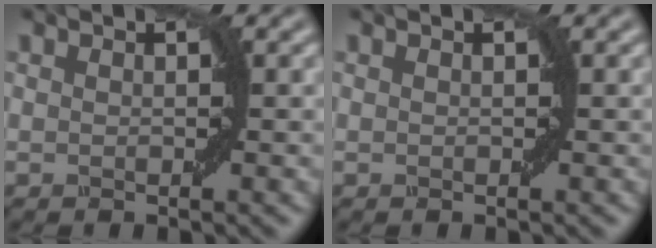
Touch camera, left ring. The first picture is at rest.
{"total": 0.0}